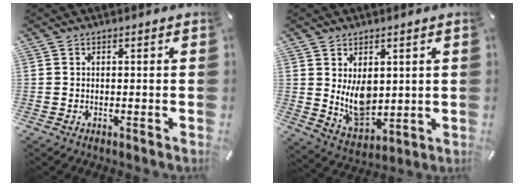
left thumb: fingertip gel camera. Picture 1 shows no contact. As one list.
[{"total": 9.4, "force": [2.1, 6.6, 6.3], "torque": [-0.097, -0.020, 0.041]}]